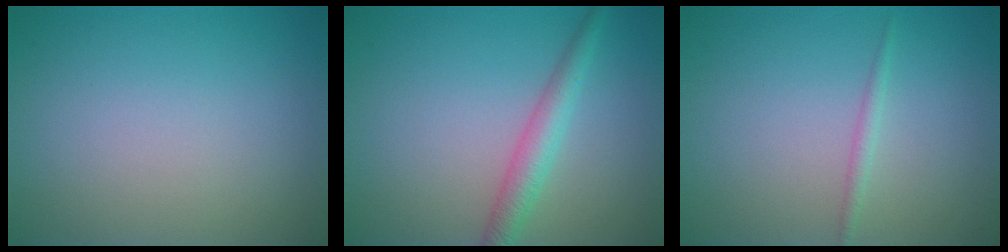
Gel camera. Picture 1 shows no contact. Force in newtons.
{"total": 2.8, "press": 2.8, "slide": 0.0}
{"total": 0.9, "press": 0.9, "slide": 0.0}